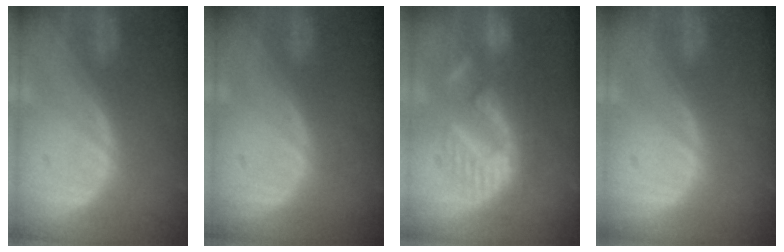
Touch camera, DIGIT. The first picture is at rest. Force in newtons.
{"total": 0.0}
{"total": 11.0, "press": 9.8, "slide": 5.0}
{"total": 0.0}